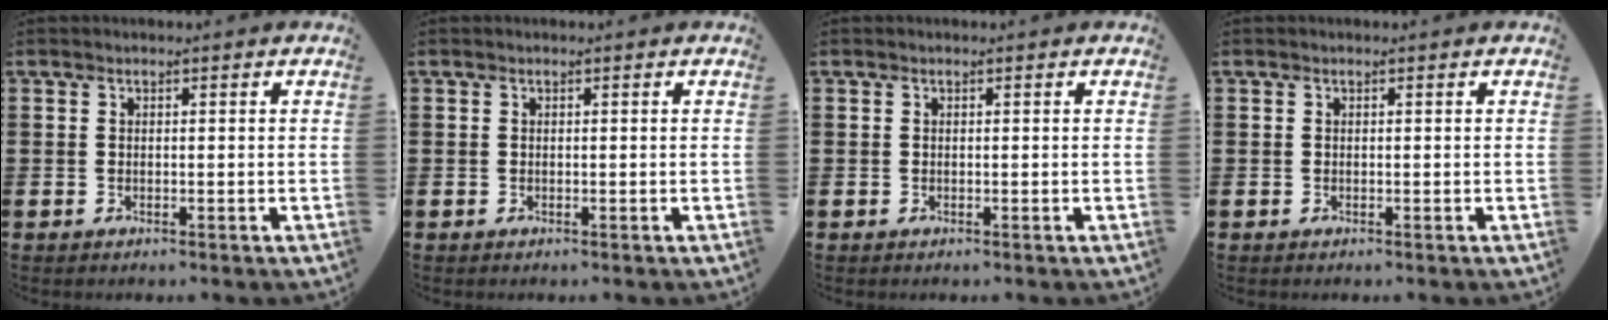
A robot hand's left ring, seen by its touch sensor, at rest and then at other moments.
{"total": 0.0}
{"total": 0.0}
{"total": 0.0}